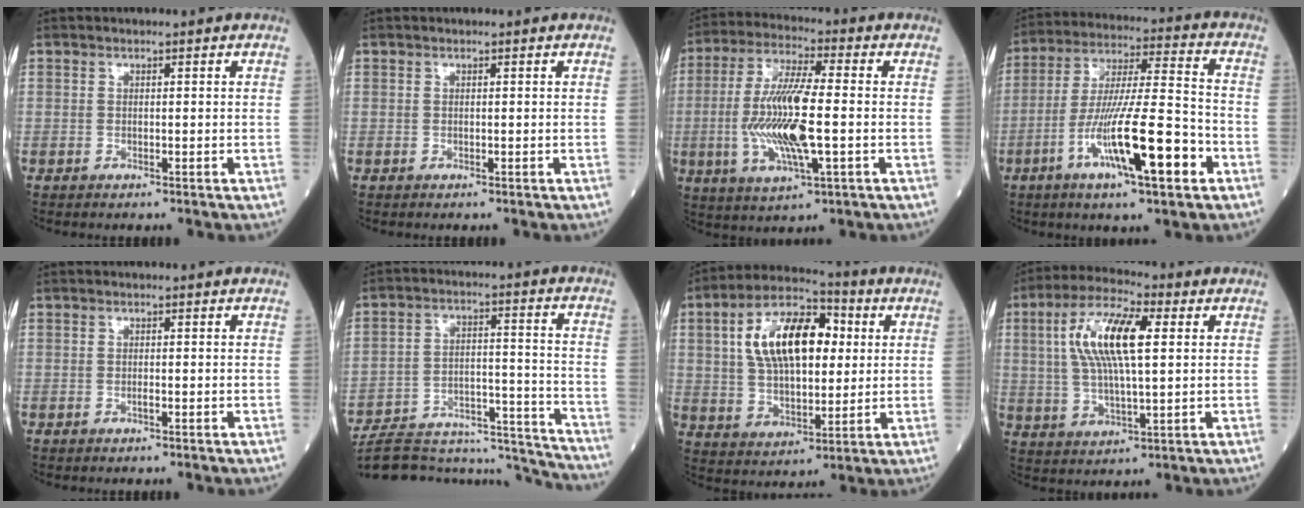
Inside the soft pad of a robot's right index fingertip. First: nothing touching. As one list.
[{"total": 0.0}, {"total": 13.9, "force": [-1.8, 2.3, 13.6], "torque": [-0.278, -0.007, -0.033]}, {"total": 16.4, "force": [-6.7, 1.5, 14.9], "torque": [-0.267, -0.012, -0.116]}, {"total": 0.5, "force": [-0.2, 0.0, 0.5], "torque": [-0.008, 0.001, -0.004]}, {"total": 22.1, "force": [-21.0, 3.4, 5.9], "torque": [-0.084, 0.025, -0.309]}, {"total": 15.4, "force": [3.6, 7.4, 13.0], "torque": [-0.245, 0.030, 0.062]}, {"total": 12.5, "force": [2.8, 3.2, 11.7], "torque": [-0.239, 0.018, 0.050]}]